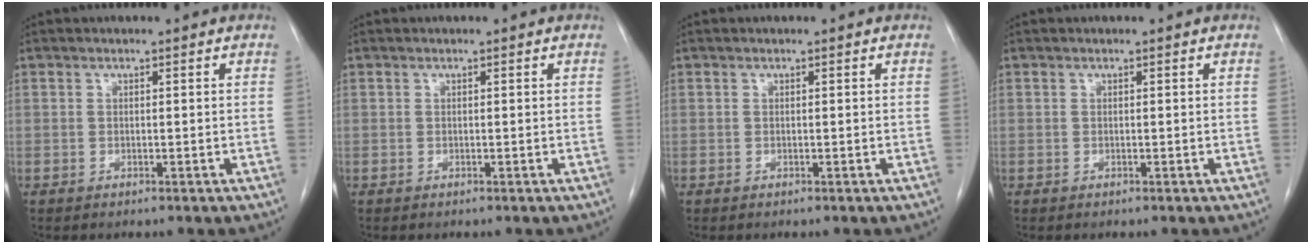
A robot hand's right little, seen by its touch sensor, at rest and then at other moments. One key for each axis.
{"total": 0.0}
{"total": 0.0}
{"total": 0.0}